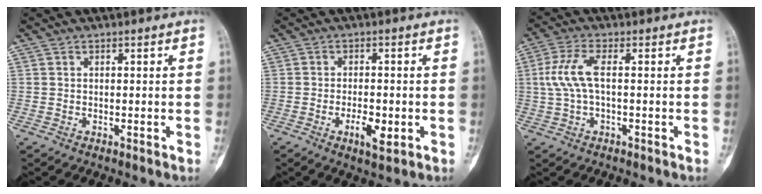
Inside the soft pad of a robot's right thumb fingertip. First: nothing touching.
{"total": 4.9, "force": [-1.5, 2.0, 4.2], "torque": [-0.065, 0.000, -0.022]}
{"total": 6.6, "force": [0.4, 2.4, 6.1], "torque": [-0.157, 0.015, 0.005]}